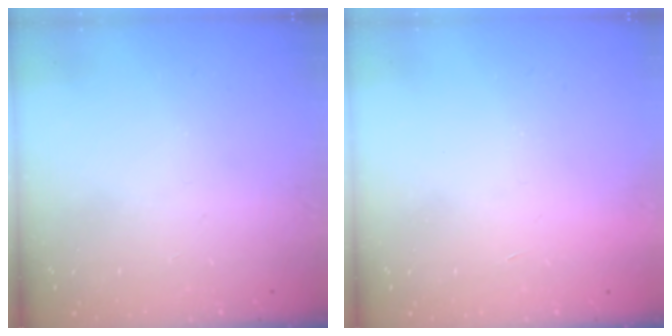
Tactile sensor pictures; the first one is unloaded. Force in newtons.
{"total": 1.7, "press": 1.7, "slide": 0.1}